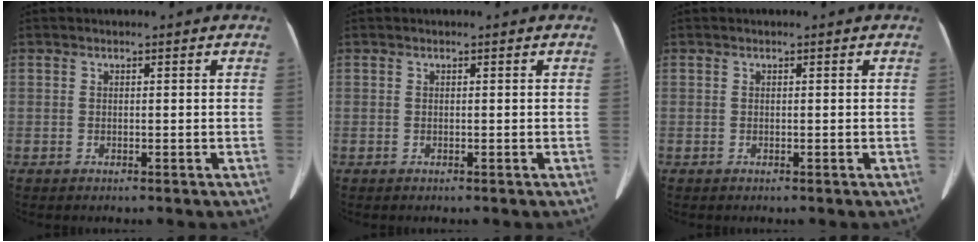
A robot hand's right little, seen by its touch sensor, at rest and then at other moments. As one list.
[{"total": 0.0}, {"total": 0.0}]